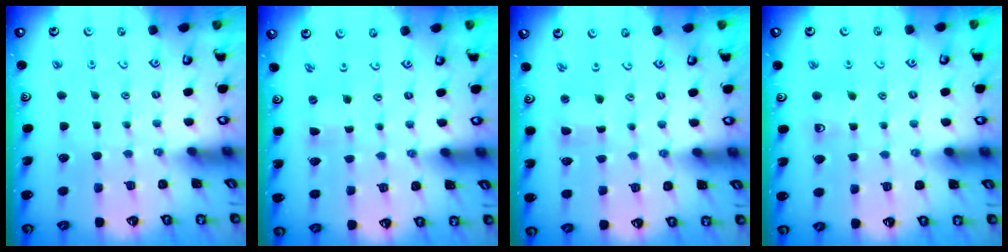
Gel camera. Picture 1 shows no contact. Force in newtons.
{"total": 0.0}
{"total": 0.9, "press": 0.9, "slide": 0.0}
{"total": 4.8, "press": 4.8, "slide": 0.7}